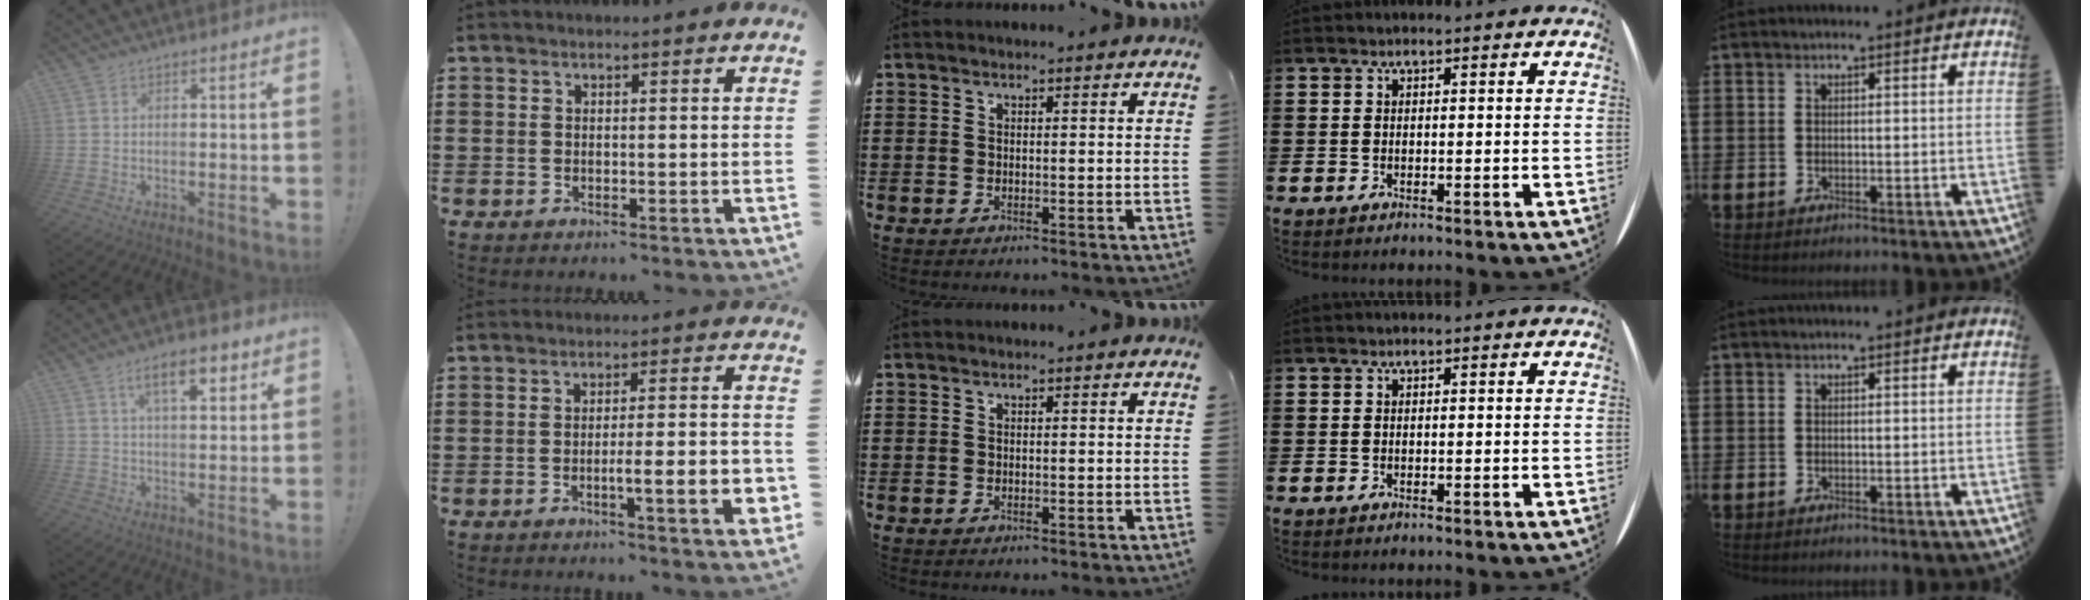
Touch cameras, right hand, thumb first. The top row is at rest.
{"thumb": {"total": 10.0, "force": [4.8, 3.8, 7.8], "torque": [-0.109, -0.011, 0.077]}, "index": {"total": 7.3, "force": [-2.2, 0.8, 6.9], "torque": [-0.100, -0.011, -0.037]}}